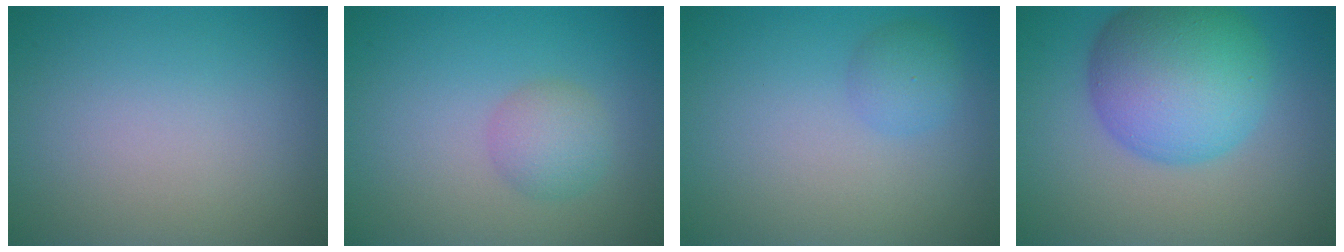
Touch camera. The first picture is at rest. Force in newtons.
{"total": 2.4, "press": 2.4, "slide": 0.1}
{"total": 1.7, "press": 1.7, "slide": 0.0}
{"total": 9.7, "press": 9.7, "slide": 0.3}